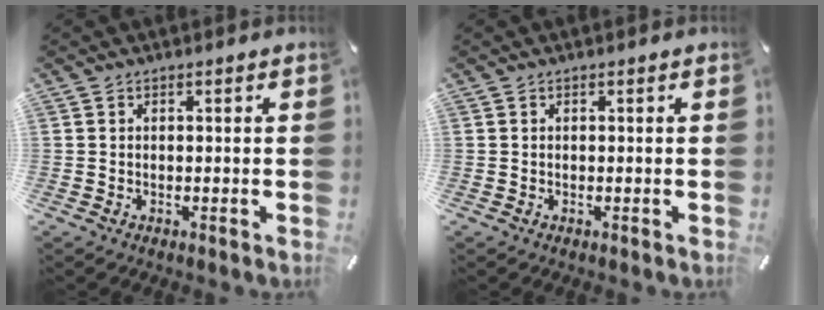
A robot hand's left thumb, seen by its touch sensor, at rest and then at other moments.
{"total": 0.0}